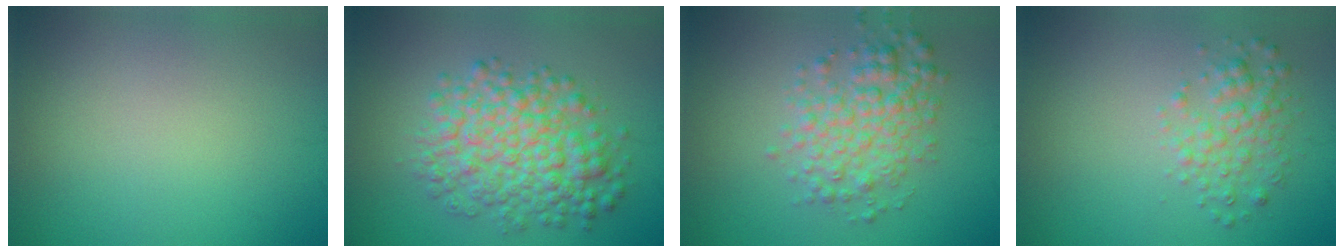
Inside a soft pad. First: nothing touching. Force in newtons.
{"total": 6.8, "press": 6.8, "slide": 0.0}
{"total": 4.4, "press": 4.4, "slide": 0.1}
{"total": 2.6, "press": 2.6, "slide": 0.0}